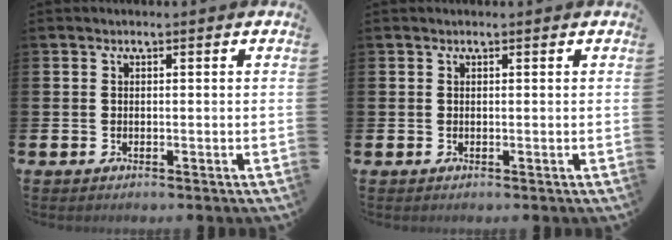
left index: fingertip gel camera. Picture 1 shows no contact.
{"total": 0.0}